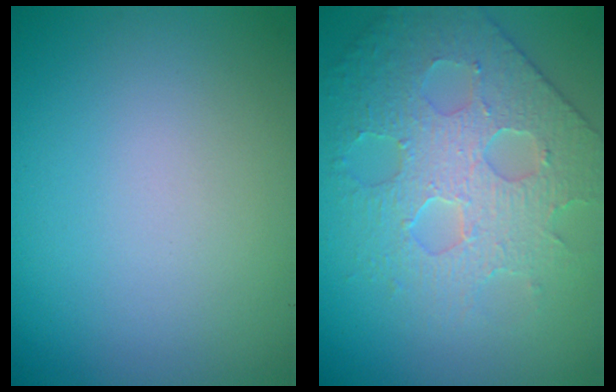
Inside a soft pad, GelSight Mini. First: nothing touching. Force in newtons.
{"total": 4.6, "press": 4.4, "slide": 1.1}